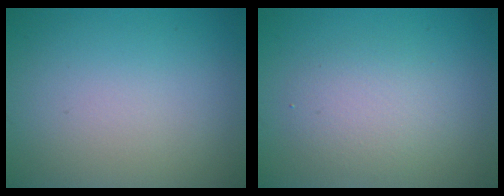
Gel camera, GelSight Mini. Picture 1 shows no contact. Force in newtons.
{"total": 2.9, "press": 2.8, "slide": 0.3}